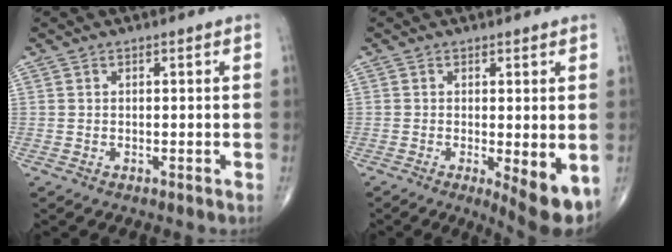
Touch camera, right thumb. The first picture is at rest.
{"total": 7.3, "force": [-1.8, 2.0, 6.8], "torque": [-0.093, -0.021, -0.023]}